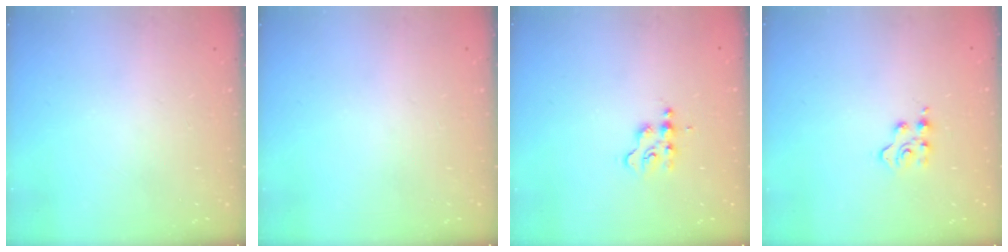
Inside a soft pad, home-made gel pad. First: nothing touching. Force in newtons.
{"total": 0.0}
{"total": 2.9, "press": 2.9, "slide": 0.4}
{"total": 3.4, "press": 3.4, "slide": 0.5}